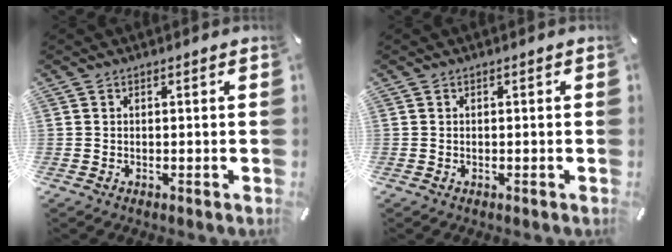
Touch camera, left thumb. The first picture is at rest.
{"total": 0.0}